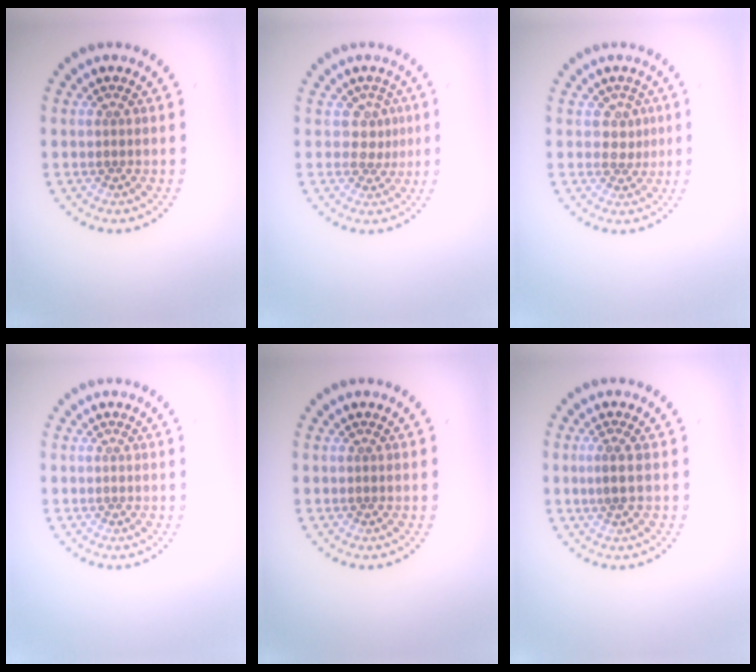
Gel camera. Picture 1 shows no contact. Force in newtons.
{"total": 1.8, "press": 1.3, "slide": 1.3}
{"total": 1.6, "press": 1.3, "slide": 0.9}
{"total": 0.0}
{"total": 0.0}
{"total": 1.6, "press": 1.4, "slide": 0.8}